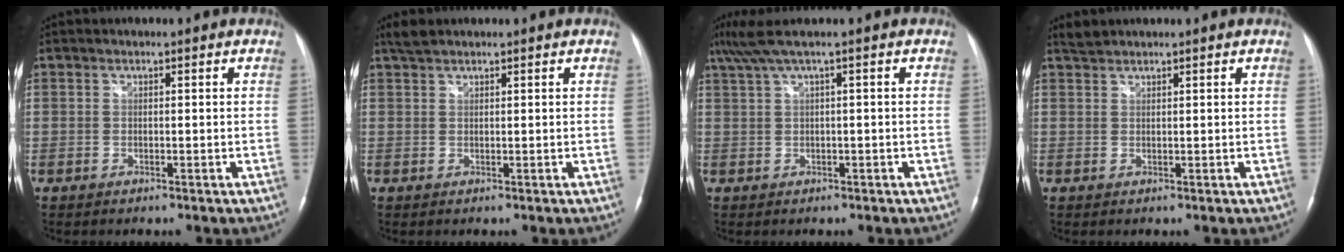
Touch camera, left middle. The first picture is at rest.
{"total": 2.0, "force": [1.7, 0.4, 0.8], "torque": [-0.020, 0.011, 0.036]}
{"total": 4.1, "force": [2.2, -0.6, 3.4], "torque": [-0.082, 0.030, 0.048]}
{"total": 1.4, "force": [1.4, 0.1, 0.1], "torque": [-0.007, 0.008, 0.032]}